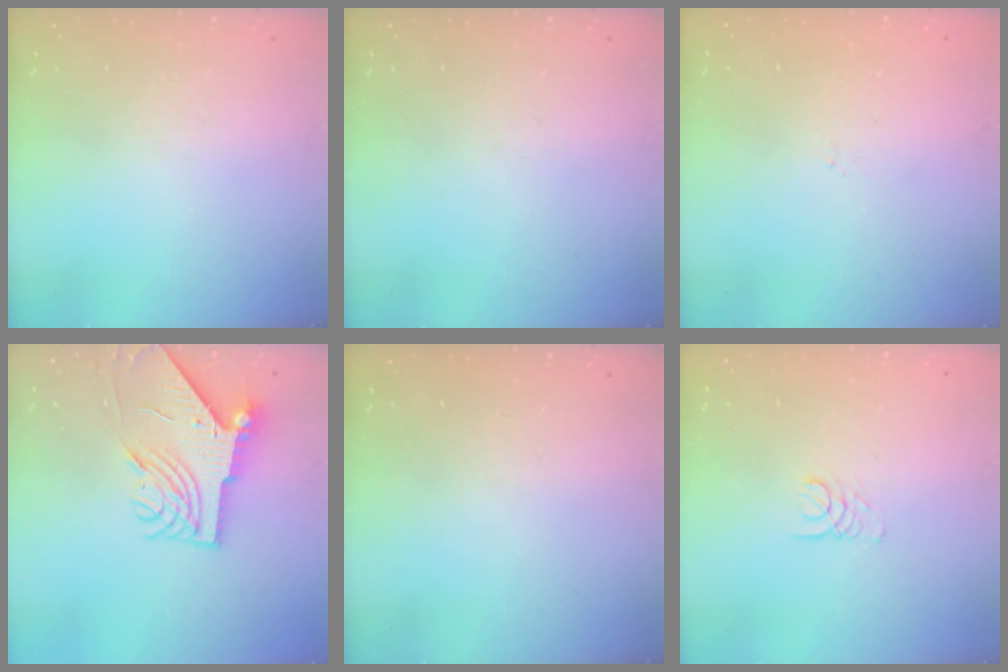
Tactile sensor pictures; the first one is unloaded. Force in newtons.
{"total": 0.0}
{"total": 0.0}
{"total": 9.2, "press": 9.1, "slide": 1.3}
{"total": 0.0}
{"total": 1.6, "press": 1.6, "slide": 0.1}